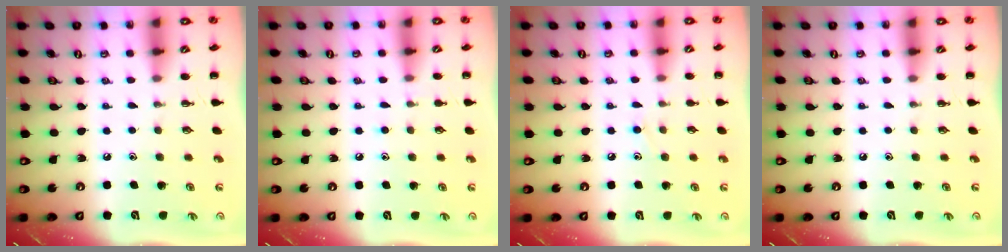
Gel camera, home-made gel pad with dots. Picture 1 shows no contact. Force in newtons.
{"total": 5.9, "press": 5.6, "slide": 1.9}
{"total": 7.1, "press": 6.7, "slide": 2.4}
{"total": 0.0}